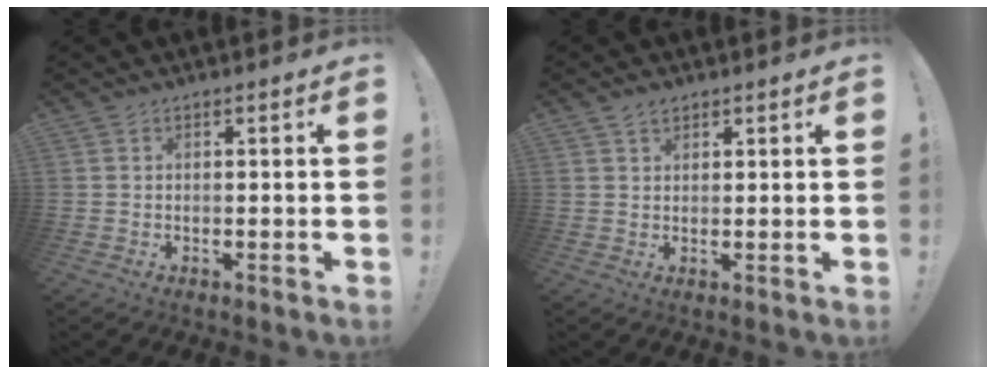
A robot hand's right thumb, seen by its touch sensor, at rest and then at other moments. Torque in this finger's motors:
{"motor_torque": [-0.22, 0.59, 0.36, -0.05, 0.00]}